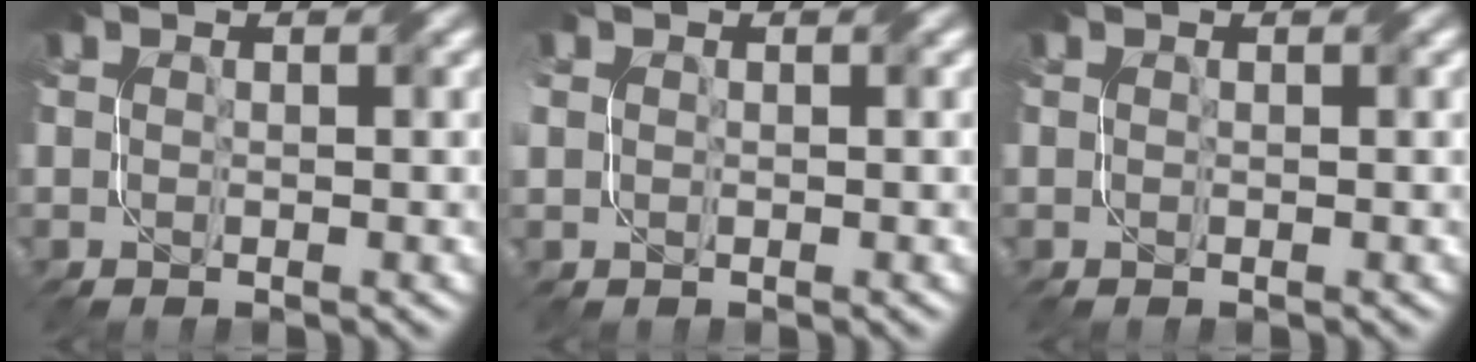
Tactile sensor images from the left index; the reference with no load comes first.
{"total": 1.7, "force": [0.5, 1.6, 0.3], "torque": [-0.005, 0.007, 0.004]}
{"total": 0.0}